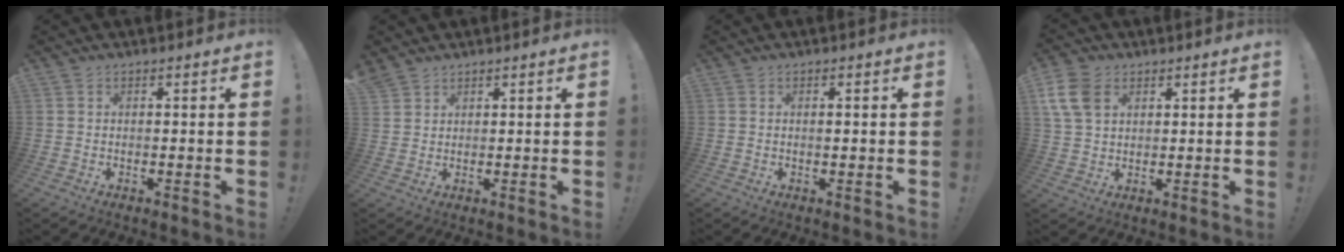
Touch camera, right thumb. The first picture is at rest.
{"total": 2.8, "force": [2.3, 1.4, 0.4], "torque": [-0.010, -0.013, 0.046]}
{"total": 0.7, "force": [0.1, -0.1, 0.7], "torque": [-0.007, -0.003, 0.001]}
{"total": 10.6, "force": [4.3, 7.5, 6.1], "torque": [-0.127, -0.005, 0.085]}